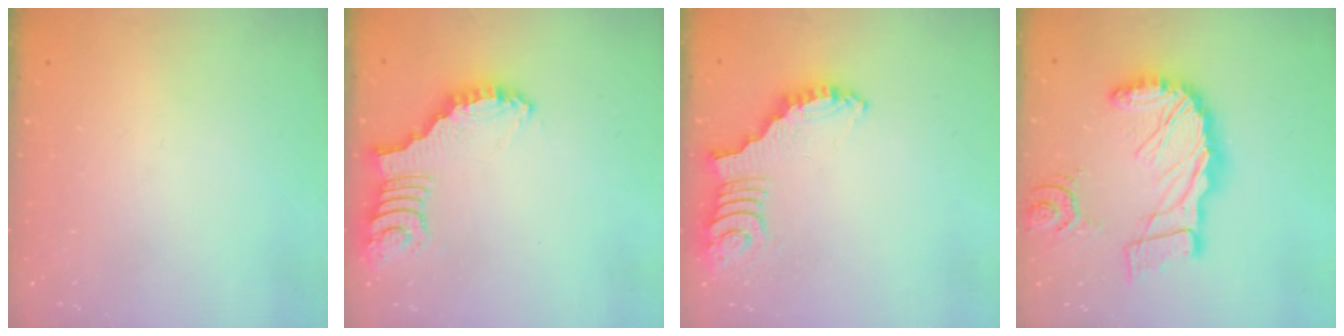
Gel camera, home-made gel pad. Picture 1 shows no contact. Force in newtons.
{"total": 2.7, "press": 2.7, "slide": 0.2}
{"total": 2.7, "press": 2.7, "slide": 0.5}
{"total": 21.6, "press": 21.5, "slide": 2.6}